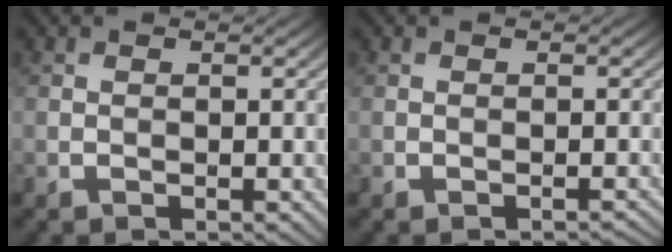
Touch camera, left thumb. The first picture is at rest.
{"total": 0.7, "force": [-0.7, 0.0, 0.0], "torque": [0.004, 0.003, -0.014]}